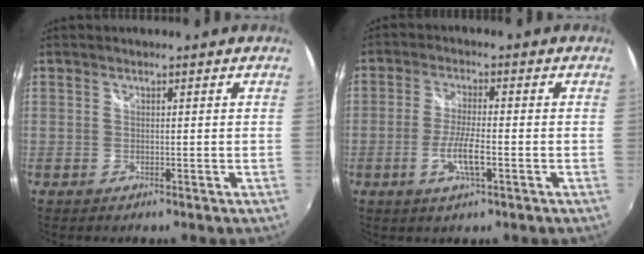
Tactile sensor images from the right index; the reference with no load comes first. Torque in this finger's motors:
{"motor_torque": [1.11, -0.58, 0.58, 0.15]}